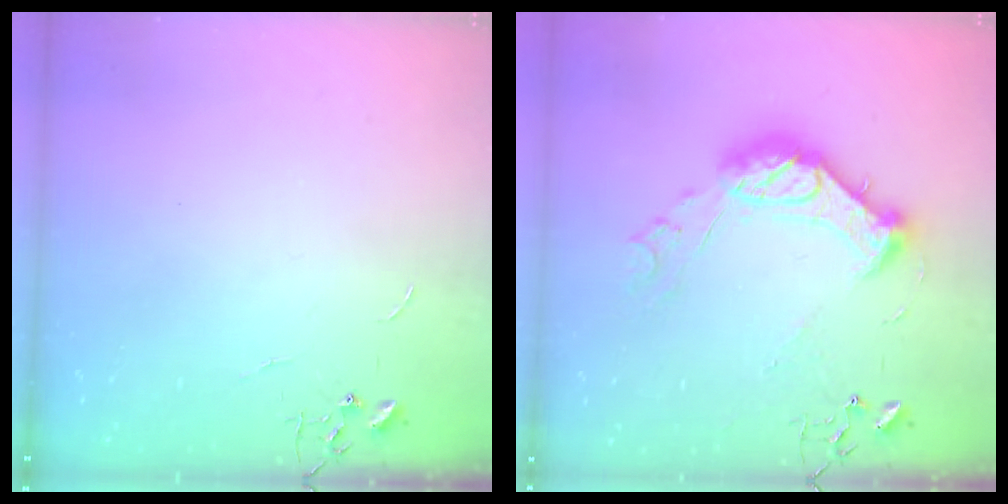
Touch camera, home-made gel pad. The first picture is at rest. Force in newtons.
{"total": 16.0, "press": 15.9, "slide": 1.2}